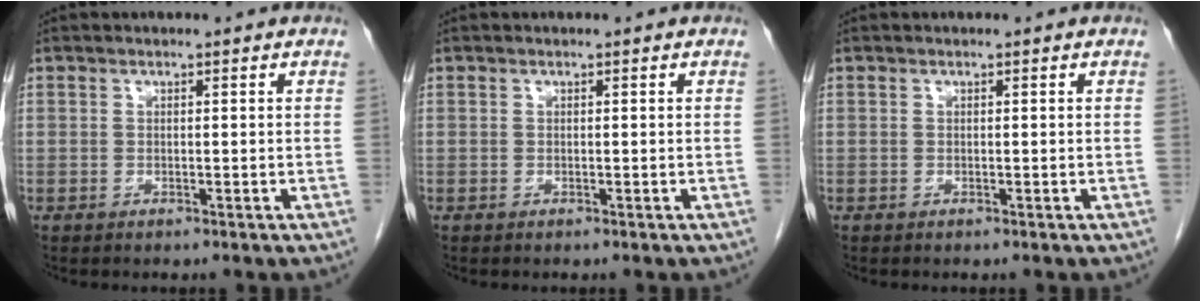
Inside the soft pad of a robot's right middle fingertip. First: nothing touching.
{"total": 0.0}
{"total": 0.0}